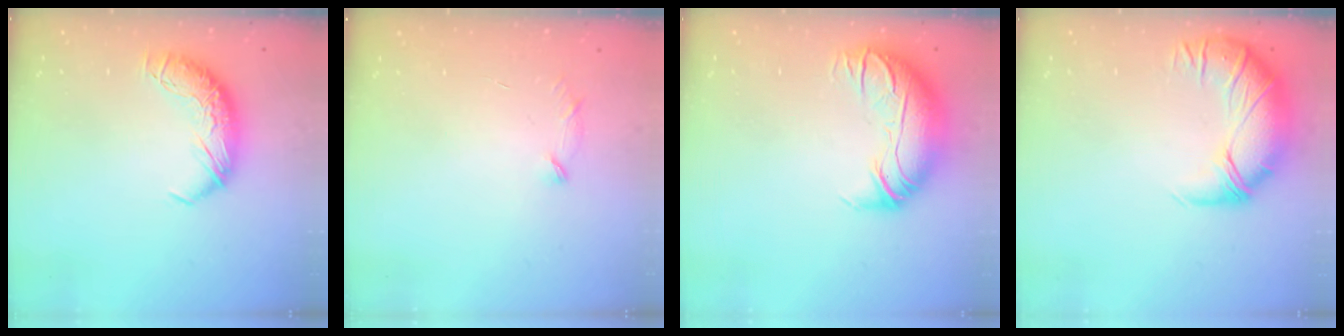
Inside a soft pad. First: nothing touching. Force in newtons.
{"total": 6.5, "press": 6.4, "slide": 1.2}
{"total": 2.6, "press": 0.4, "slide": 2.6}
{"total": 2.7, "press": 1.1, "slide": 2.5}